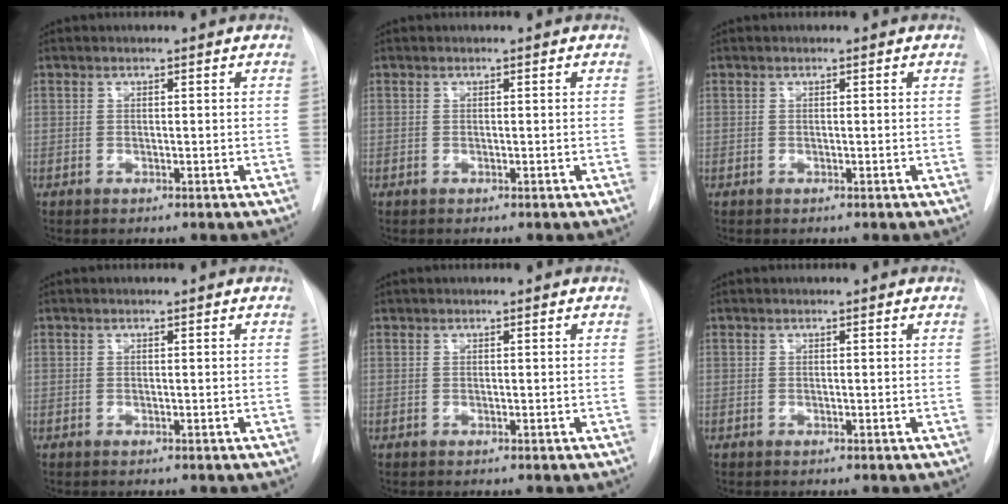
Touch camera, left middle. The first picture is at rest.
{"total": 0.0}
{"total": 0.0}
{"total": 0.0}
{"total": 0.0}
{"total": 0.0}